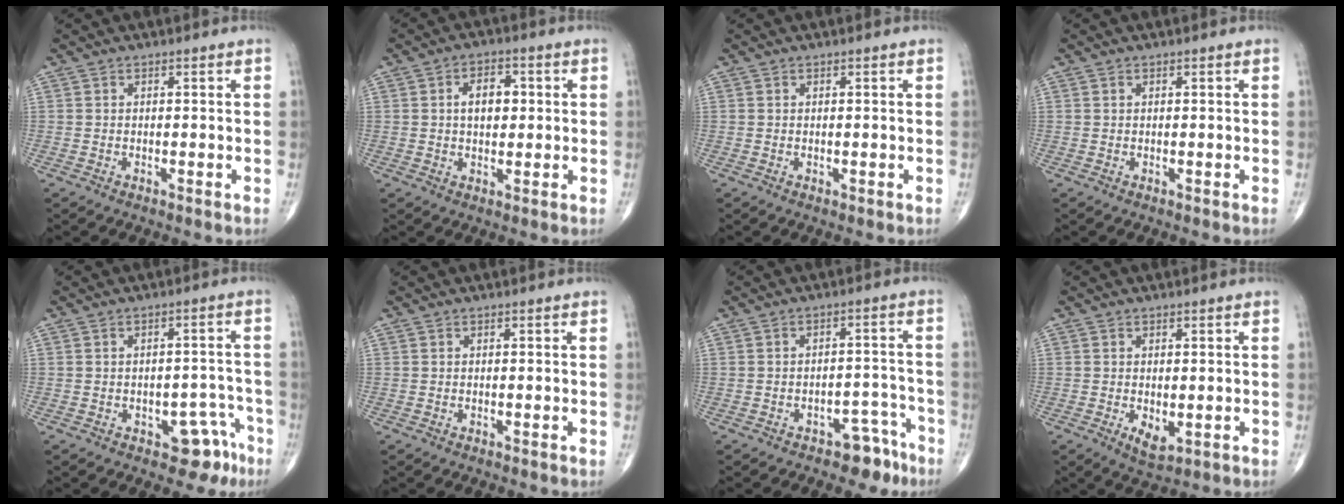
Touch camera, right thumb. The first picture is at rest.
{"total": 6.0, "force": [0.9, 3.8, 4.6], "torque": [-0.058, 0.007, 0.010]}
{"total": 0.0}
{"total": 0.0}
{"total": 6.6, "force": [-3.7, 3.8, 3.9], "torque": [-0.016, 0.034, -0.041]}
{"total": 0.0}
{"total": 5.9, "force": [-4.2, 3.3, 2.3], "torque": [-0.005, 0.049, -0.056]}
{"total": 3.6, "force": [-0.7, 1.9, 3.0], "torque": [-0.046, -0.010, -0.003]}